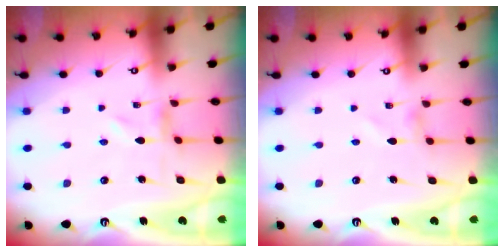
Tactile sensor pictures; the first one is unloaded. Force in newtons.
{"total": 1.2, "press": 1.1, "slide": 0.1}